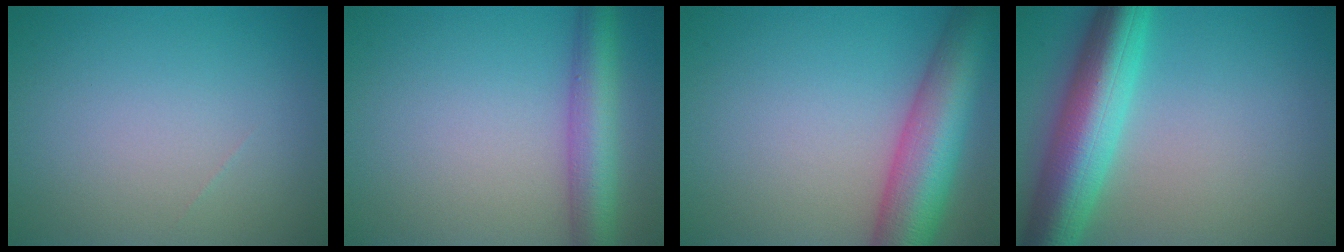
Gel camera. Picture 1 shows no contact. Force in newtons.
{"total": 5.1, "press": 5.1, "slide": 0.2}
{"total": 9.6, "press": 9.6, "slide": 0.3}
{"total": 9.0, "press": 9.0, "slide": 0.5}